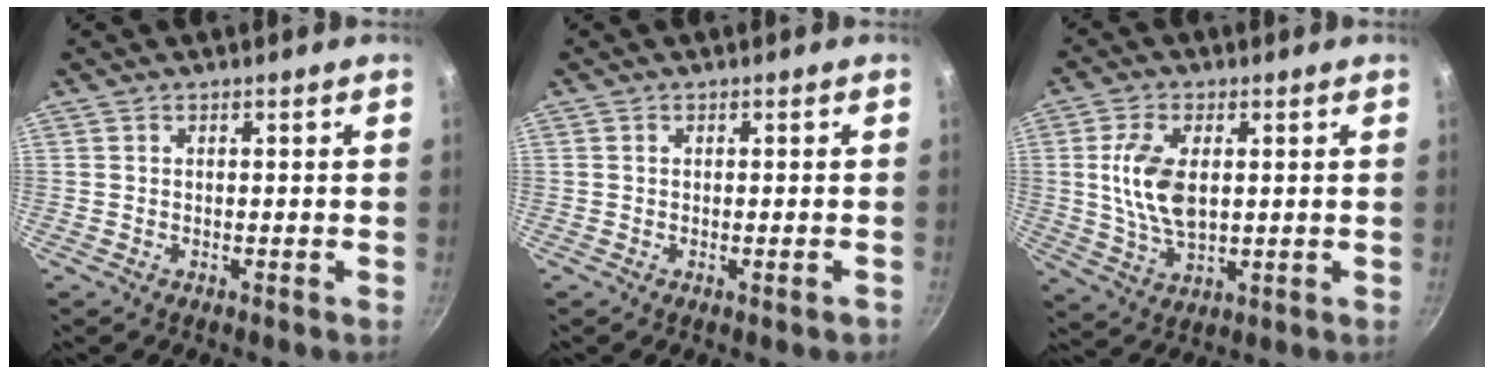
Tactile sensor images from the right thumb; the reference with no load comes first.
{"total": 1.4, "force": [-0.7, 0.2, 1.2], "torque": [-0.019, 0.002, -0.012]}
{"total": 10.5, "force": [1.5, 5.8, 8.7], "torque": [-0.166, -0.005, 0.031]}